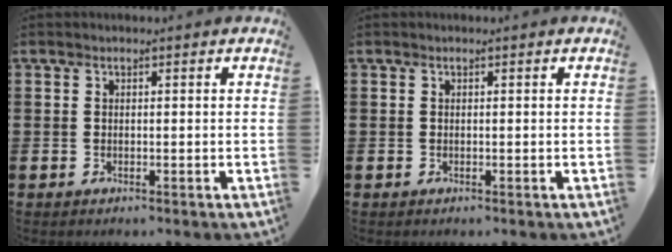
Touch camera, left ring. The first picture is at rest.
{"total": 0.0}